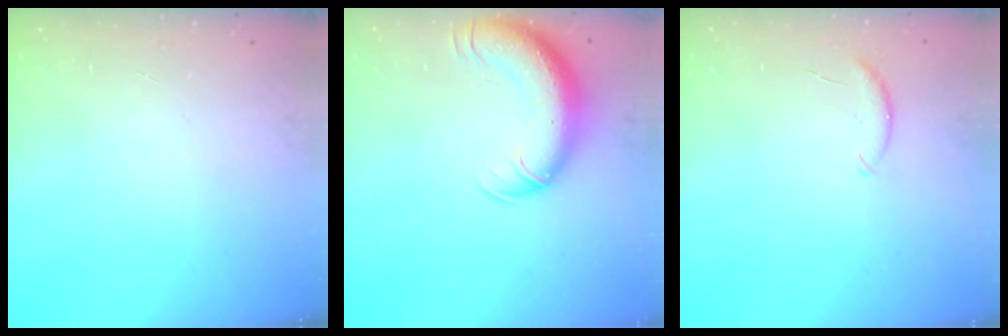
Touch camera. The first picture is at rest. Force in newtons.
{"total": 13.1, "press": 12.7, "slide": 3.2}
{"total": 5.5, "press": 5.5, "slide": 0.5}